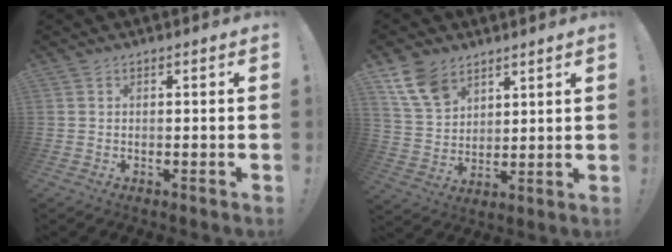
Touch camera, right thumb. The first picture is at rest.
{"total": 12.2, "force": [7.8, 7.8, 5.1], "torque": [-0.102, -0.037, 0.158]}